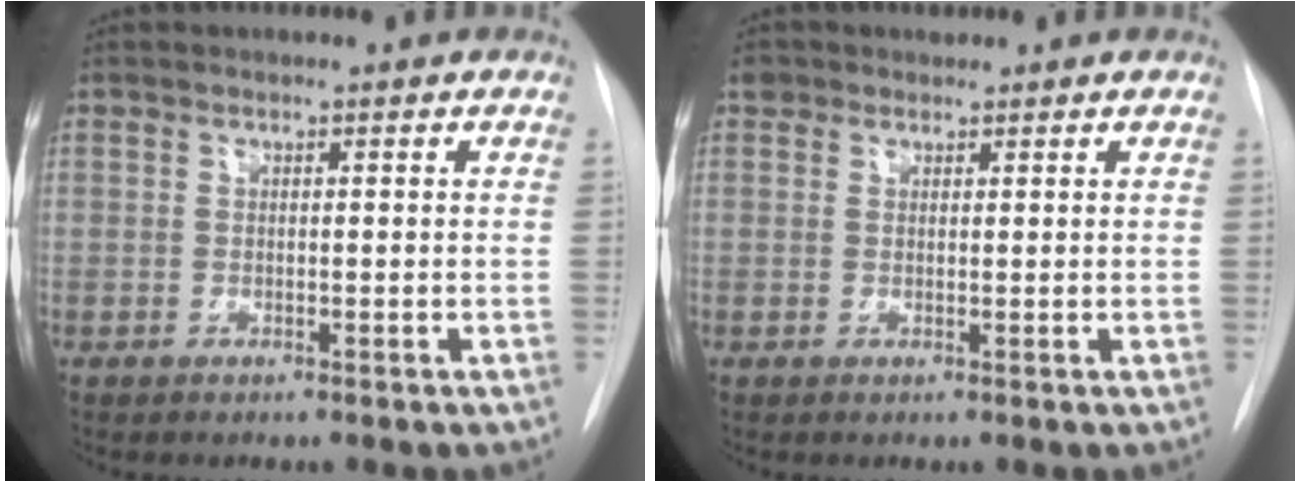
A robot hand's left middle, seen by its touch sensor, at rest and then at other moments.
{"total": 1.6, "force": [1.1, 1.1, 0.0], "torque": [0.002, 0.011, 0.014]}